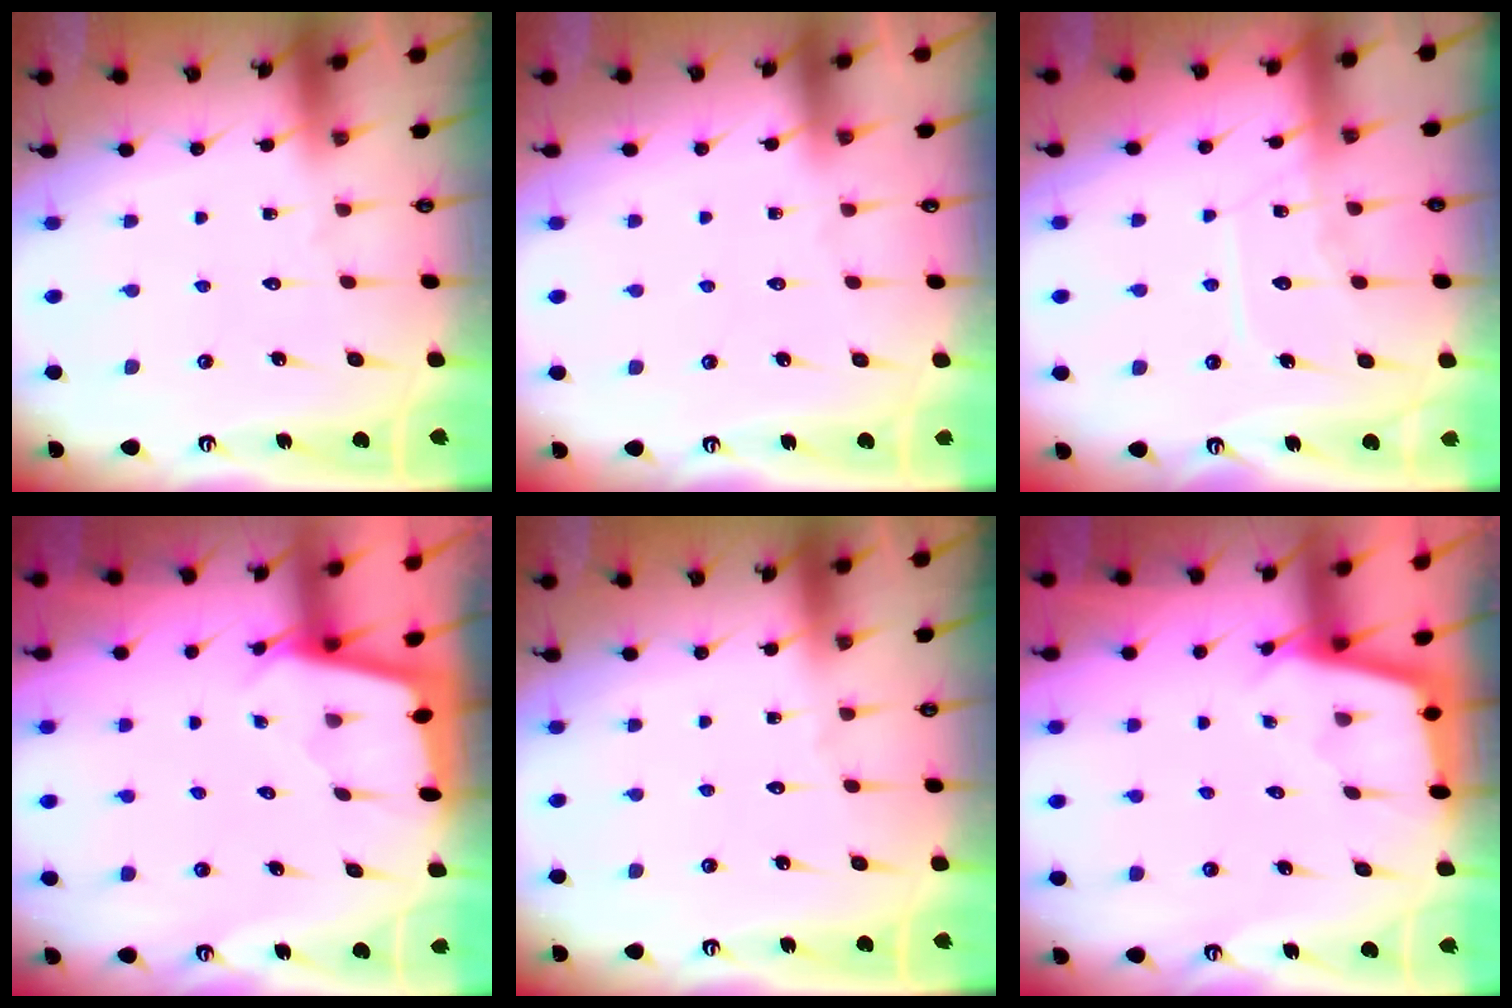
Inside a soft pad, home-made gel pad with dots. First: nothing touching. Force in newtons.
{"total": 1.9, "press": 1.9, "slide": 0.3}
{"total": 9.6, "press": 9.6, "slide": 0.9}
{"total": 2.0, "press": 2.0, "slide": 0.2}
{"total": 0.0}
{"total": 2.4, "press": 2.4, "slide": 0.2}